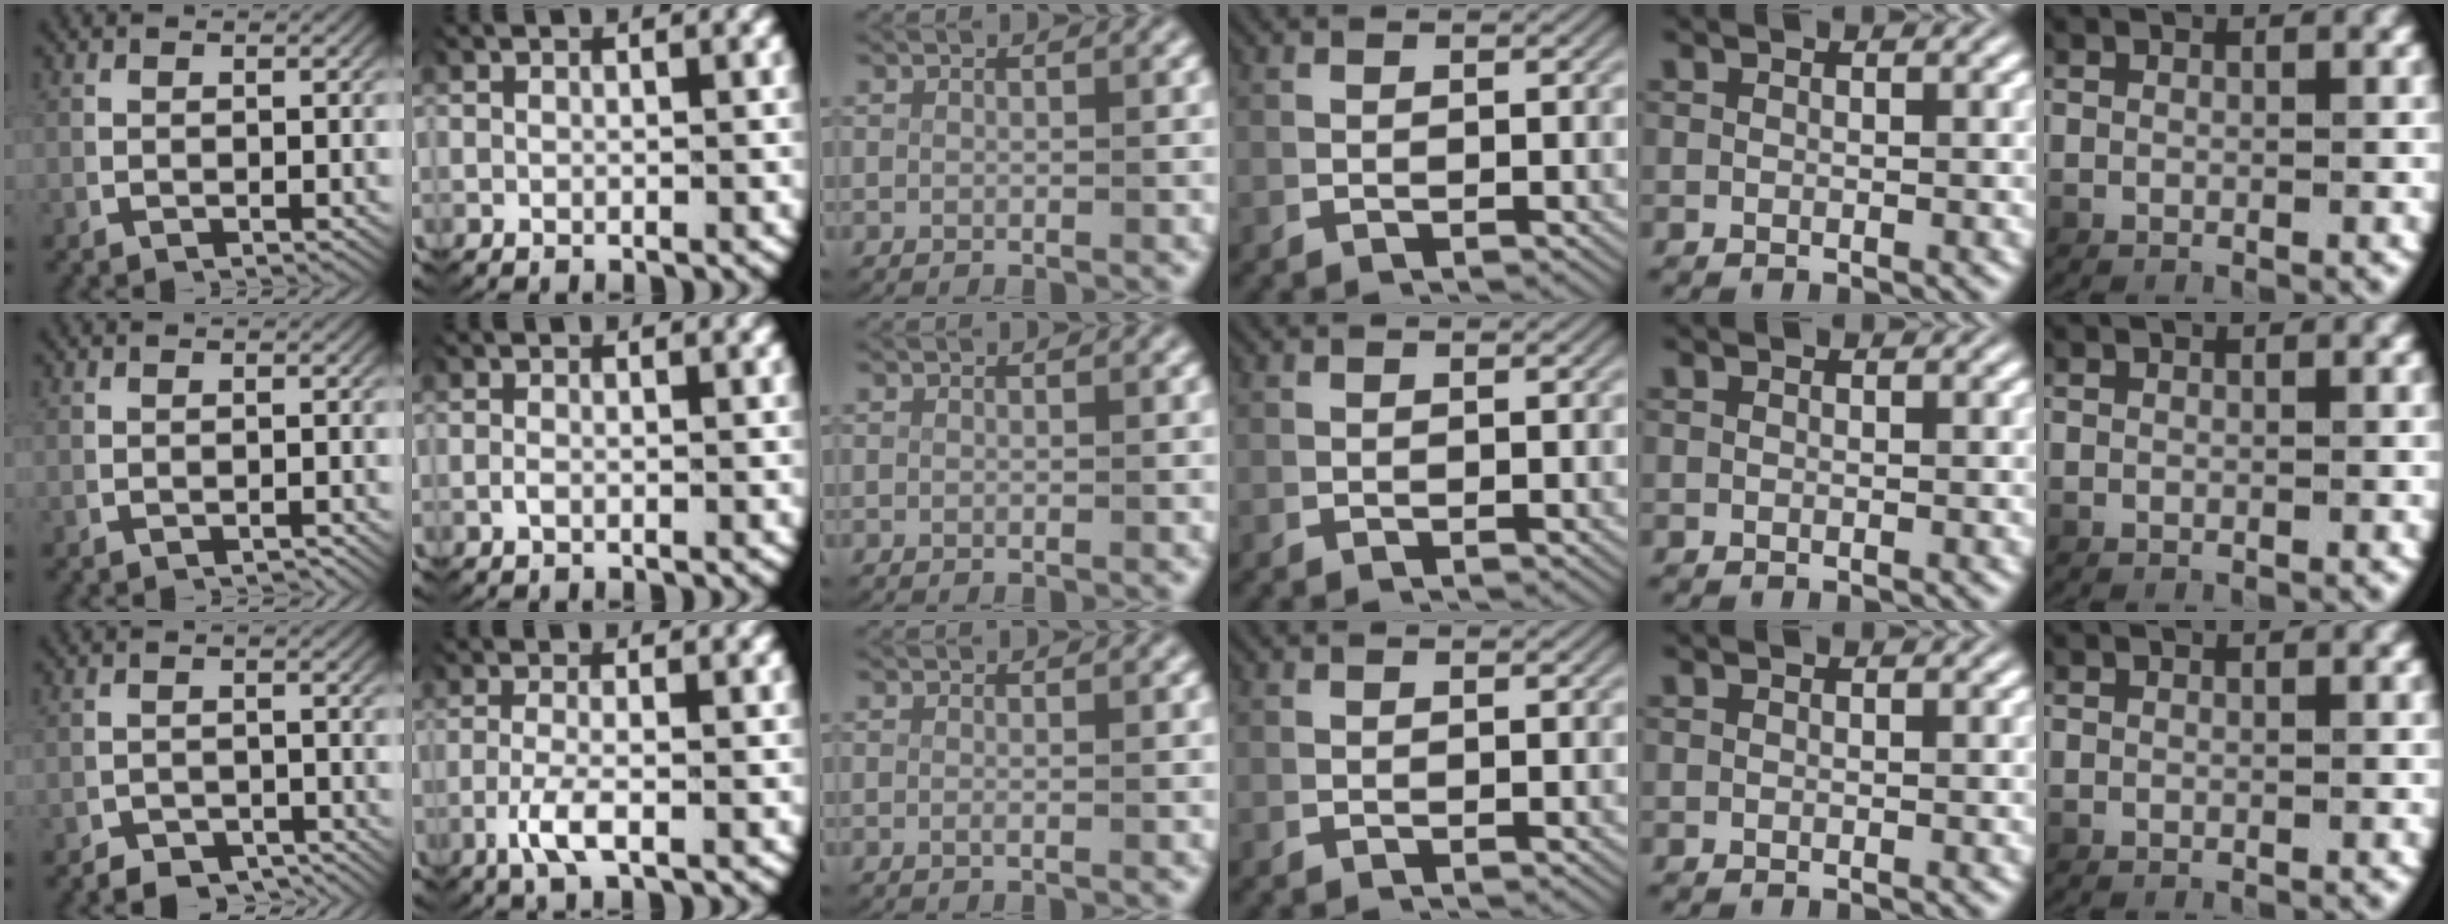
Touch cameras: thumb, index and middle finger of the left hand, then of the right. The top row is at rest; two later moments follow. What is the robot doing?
{"motion": "grasp_and_lifting", "object": "card"}